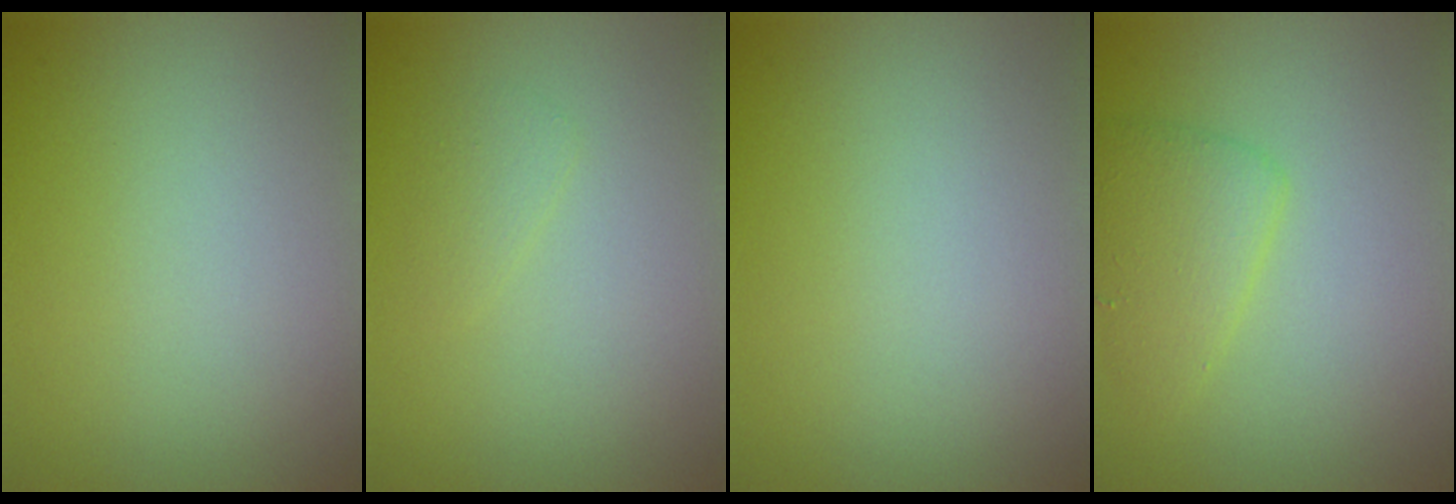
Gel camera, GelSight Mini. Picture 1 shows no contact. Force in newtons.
{"total": 0.9, "press": 0.9, "slide": 0.0}
{"total": 0.0}
{"total": 2.8, "press": 2.8, "slide": 0.3}